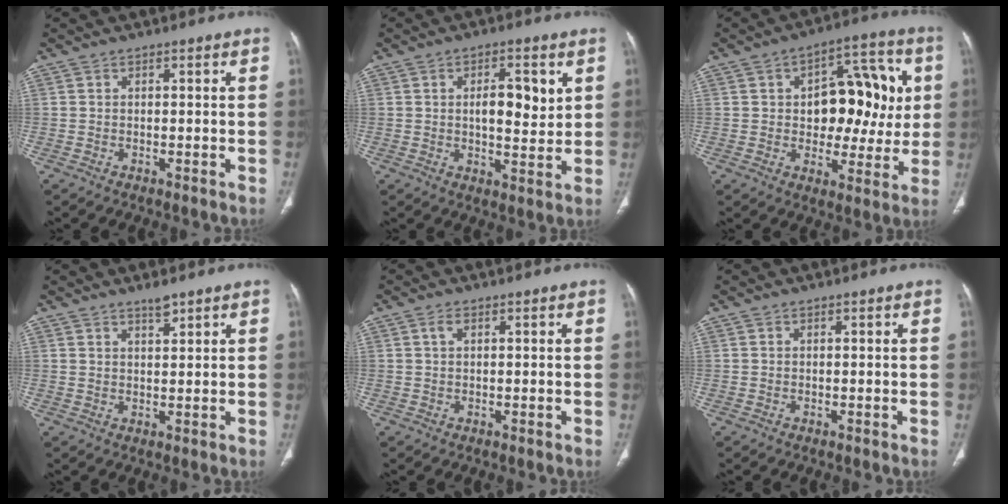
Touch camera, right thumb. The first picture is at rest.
{"total": 8.3, "force": [2.2, 3.6, 7.1], "torque": [-0.089, -0.013, 0.034]}
{"total": 17.2, "force": [2.2, 10.3, 13.5], "torque": [-0.120, 0.023, 0.035]}
{"total": 2.3, "force": [2.0, 0.5, 1.2], "torque": [-0.011, -0.013, 0.036]}
{"total": 1.4, "force": [0.6, 0.8, 1.0], "torque": [-0.017, 0.007, 0.011]}
{"total": 0.0}